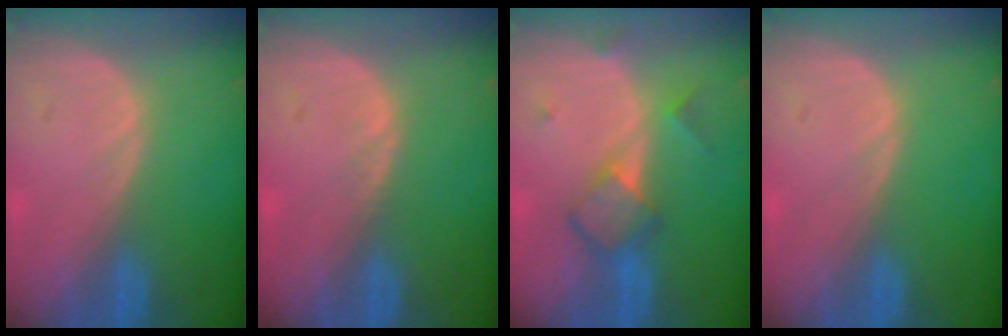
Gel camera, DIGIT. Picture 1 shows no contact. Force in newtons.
{"total": 0.7, "press": 0.6, "slide": 0.3}
{"total": 5.1, "press": 5.1, "slide": 0.6}
{"total": 0.0}